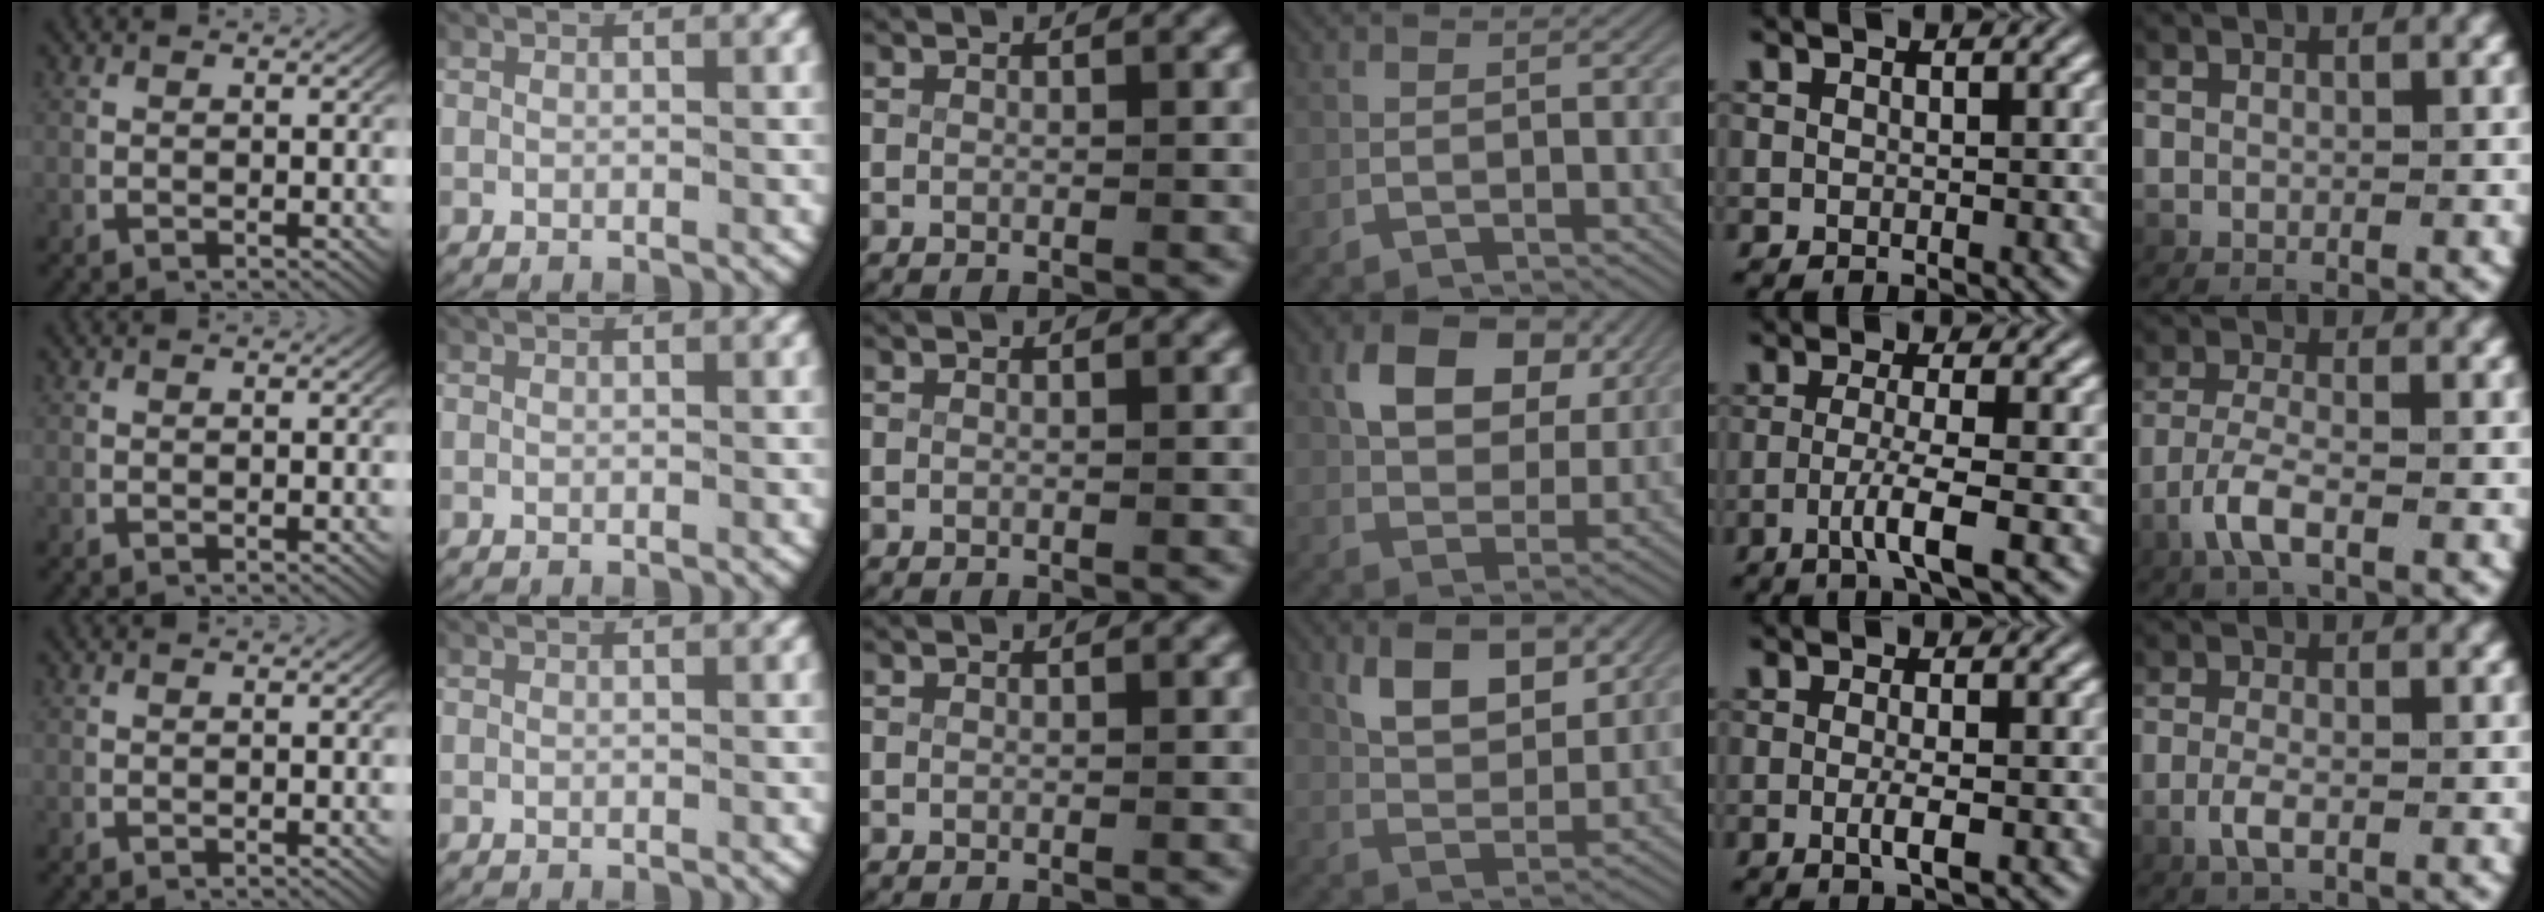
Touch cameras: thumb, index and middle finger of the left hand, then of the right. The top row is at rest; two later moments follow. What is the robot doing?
{"motion": "lift_and_place", "object": "photo album"}